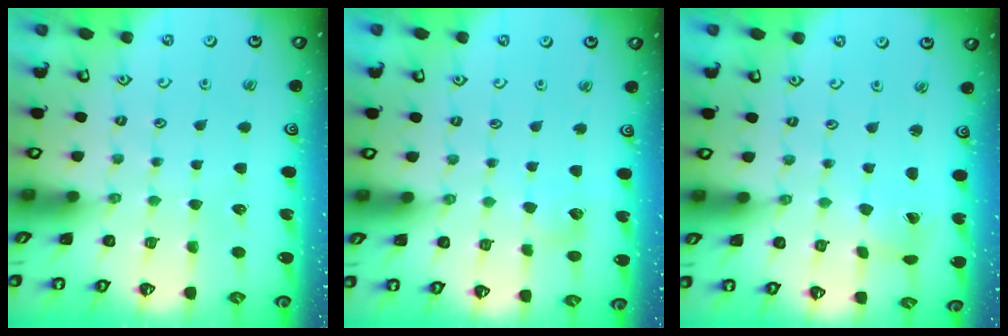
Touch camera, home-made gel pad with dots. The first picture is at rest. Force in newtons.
{"total": 4.4, "press": 4.3, "slide": 0.4}
{"total": 1.2, "press": 1.1, "slide": 0.3}